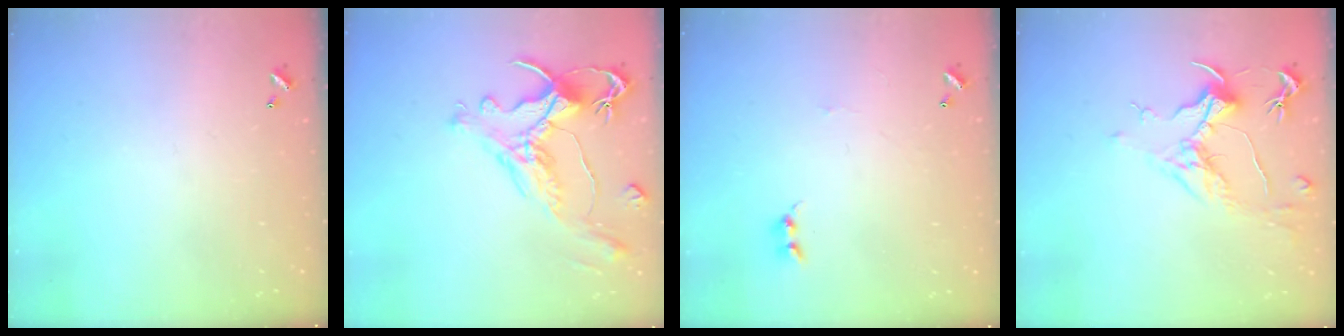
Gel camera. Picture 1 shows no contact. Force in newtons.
{"total": 1.2, "press": 0.3, "slide": 1.2}
{"total": 0.0}
{"total": 1.6, "press": 1.3, "slide": 0.8}